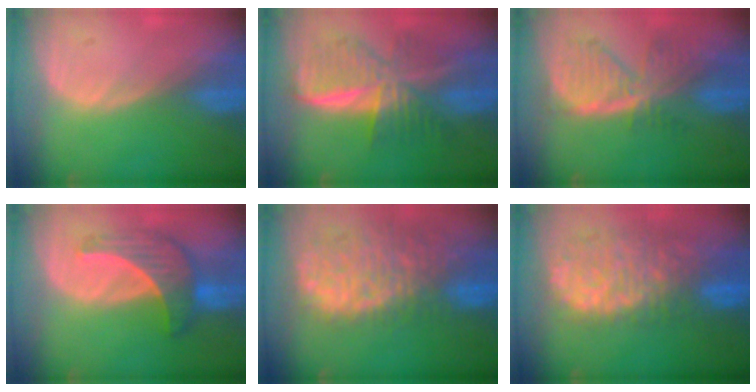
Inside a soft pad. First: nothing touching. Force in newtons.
{"total": 9.4, "press": 9.4, "slide": 0.5}
{"total": 8.0, "press": 7.0, "slide": 3.9}
{"total": 7.0, "press": 6.9, "slide": 1.4}
{"total": 13.8, "press": 11.3, "slide": 7.9}
{"total": 12.3, "press": 10.1, "slide": 7.0}